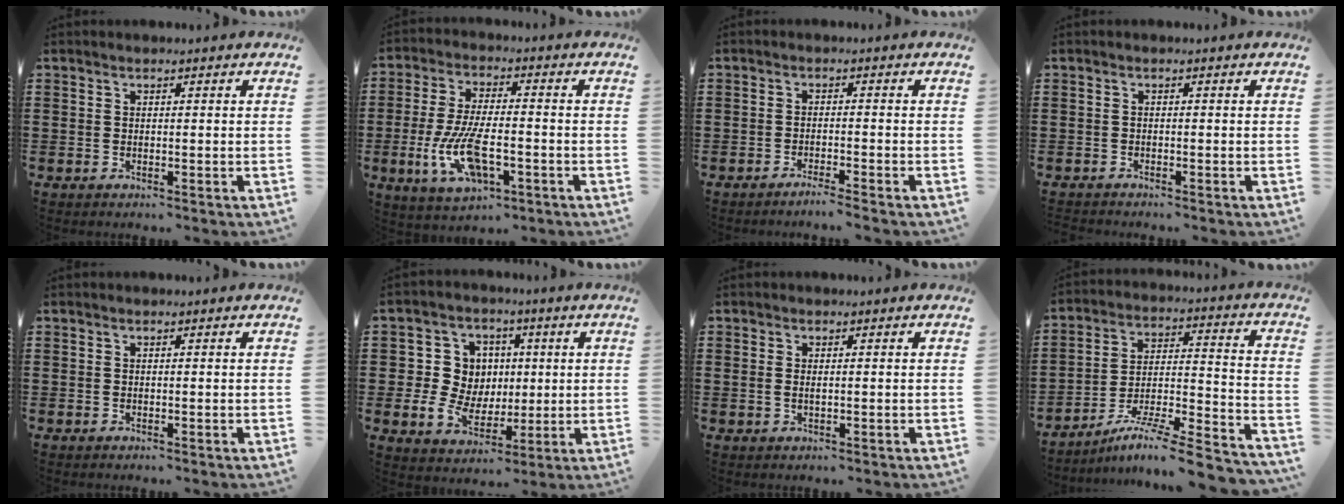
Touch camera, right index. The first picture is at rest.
{"total": 10.6, "force": [-3.3, 4.3, 9.1], "torque": [-0.200, -0.010, -0.060]}
{"total": 1.9, "force": [-1.8, -0.4, 0.7], "torque": [-0.012, 0.000, -0.034]}
{"total": 0.8, "force": [-0.8, 0.0, -0.1], "torque": [-0.001, 0.001, -0.016]}
{"total": 0.0}
{"total": 8.3, "force": [0.3, 7.7, 3.0], "torque": [-0.094, 0.012, 0.006]}
{"total": 1.1, "force": [0.1, 0.5, 1.0], "torque": [-0.019, 0.005, 0.001]}
{"total": 9.2, "force": [-7.6, 0.3, 5.3], "torque": [-0.081, 0.004, -0.151]}